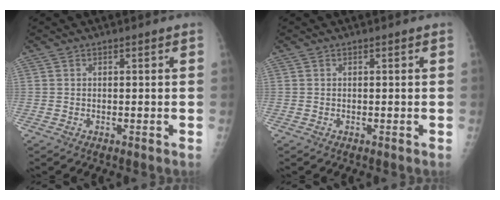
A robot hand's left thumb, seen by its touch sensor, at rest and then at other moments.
{"total": 0.0}